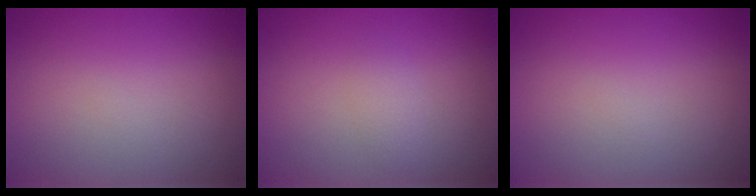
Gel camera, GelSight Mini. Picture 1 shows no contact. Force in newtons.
{"total": 1.3, "press": 1.3, "slide": 0.0}
{"total": 0.0}